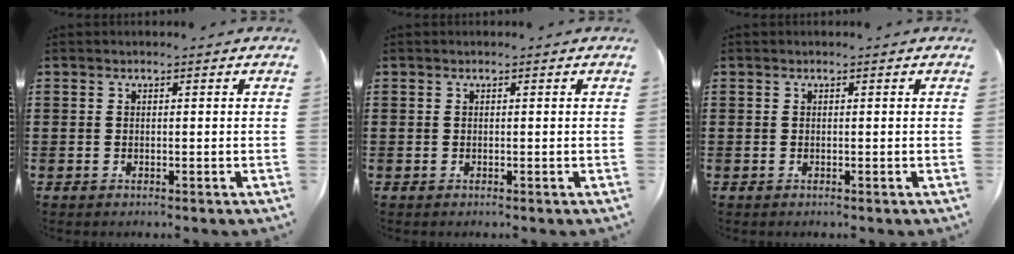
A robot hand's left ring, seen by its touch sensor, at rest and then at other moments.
{"total": 0.0}
{"total": 0.0}